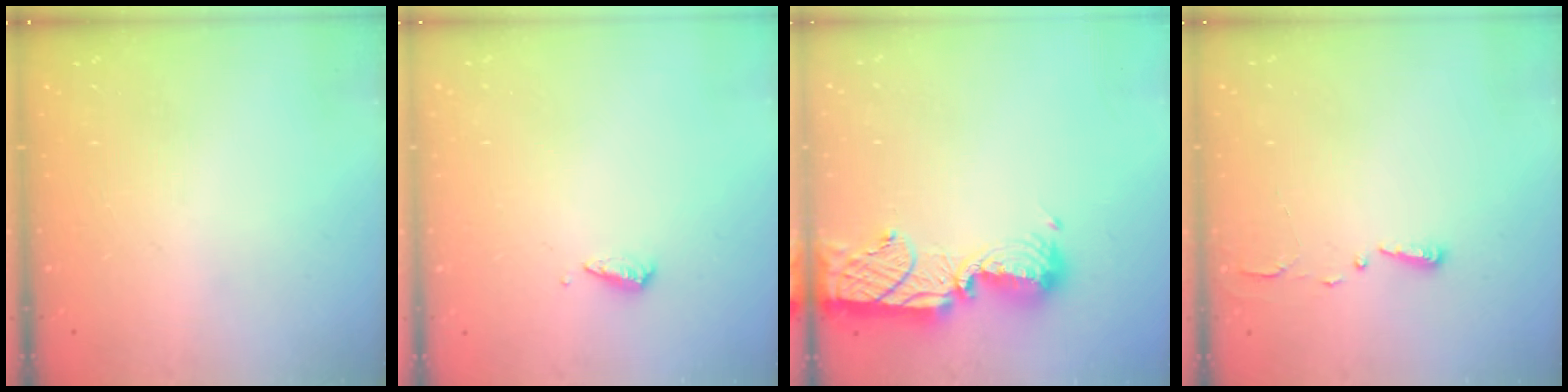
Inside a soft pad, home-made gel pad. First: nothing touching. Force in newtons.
{"total": 3.1, "press": 3.1, "slide": 0.2}
{"total": 13.4, "press": 13.3, "slide": 1.0}
{"total": 2.7, "press": 2.7, "slide": 0.4}